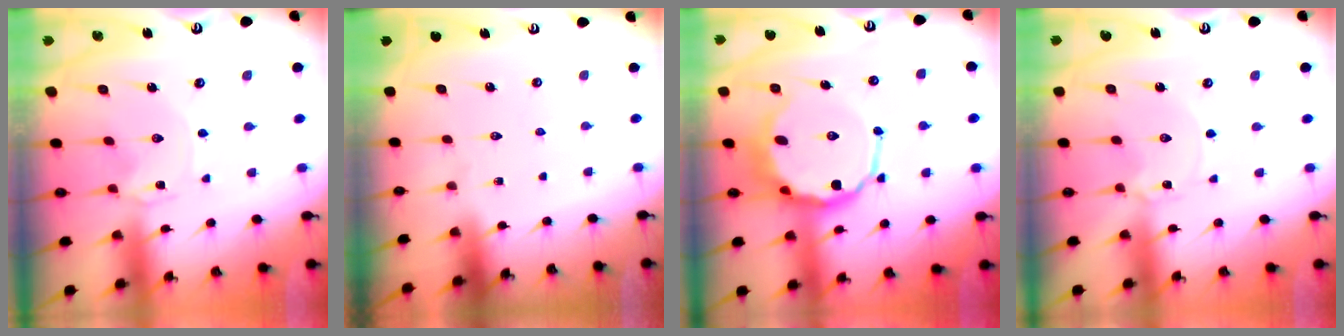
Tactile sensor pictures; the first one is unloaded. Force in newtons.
{"total": 0.0}
{"total": 12.4, "press": 11.9, "slide": 3.3}
{"total": 1.7, "press": 1.7, "slide": 0.3}